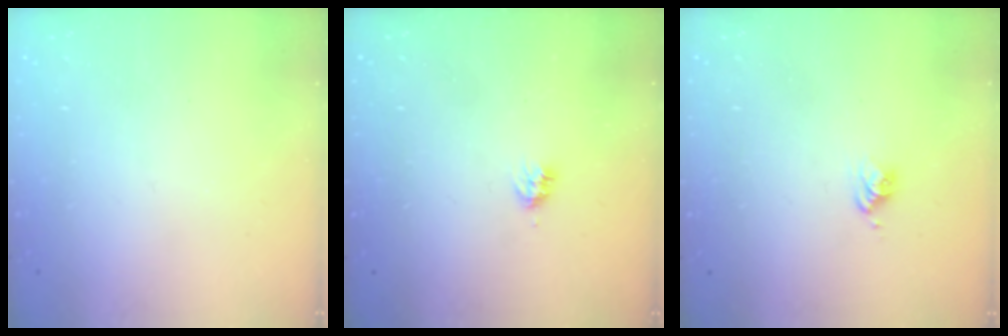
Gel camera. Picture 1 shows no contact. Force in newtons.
{"total": 3.5, "press": 3.4, "slide": 0.5}
{"total": 3.7, "press": 3.7, "slide": 0.6}